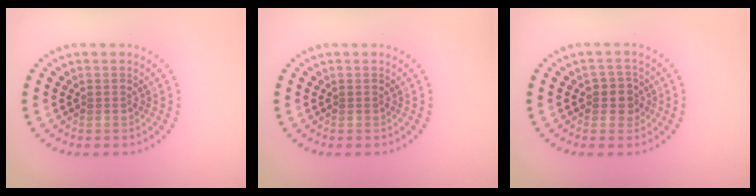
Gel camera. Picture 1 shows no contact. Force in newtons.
{"total": 0.0}
{"total": 2.0, "press": 1.7, "slide": 0.9}